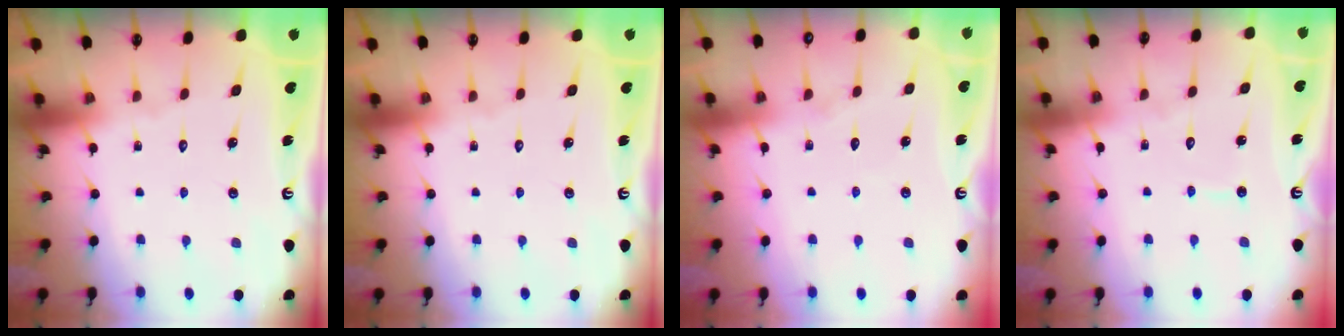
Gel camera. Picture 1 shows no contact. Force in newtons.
{"total": 0.0}
{"total": 4.9, "press": 4.9, "slide": 0.5}
{"total": 4.2, "press": 4.2, "slide": 0.3}